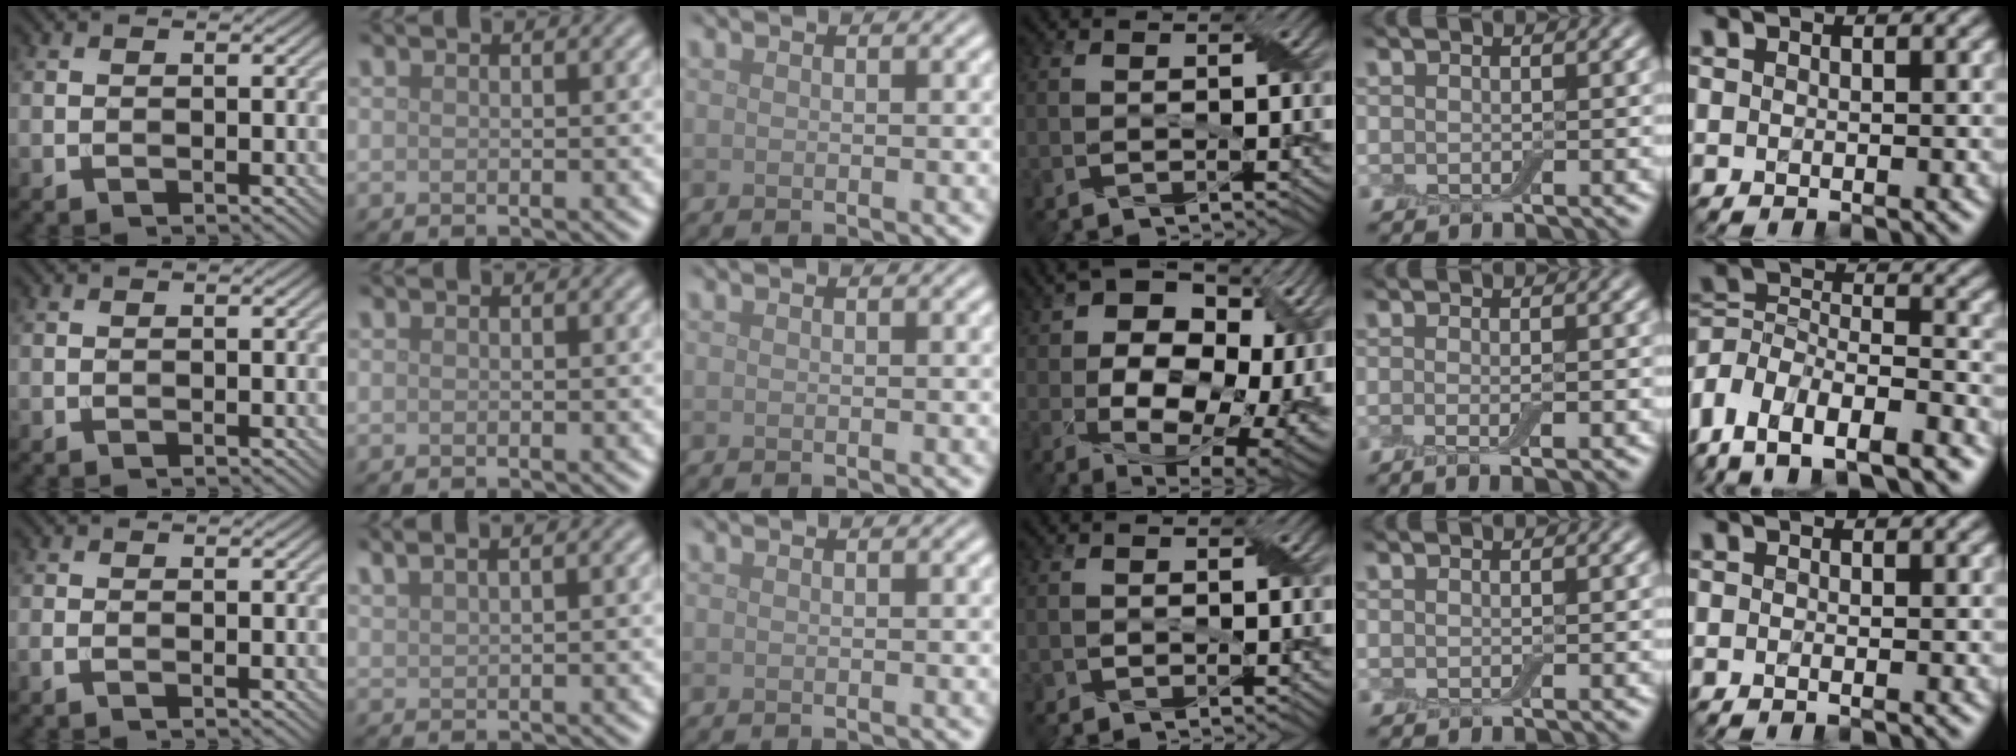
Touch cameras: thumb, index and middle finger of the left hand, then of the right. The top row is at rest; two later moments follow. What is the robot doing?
{"motion": "peel", "object": "bubble wrap"}